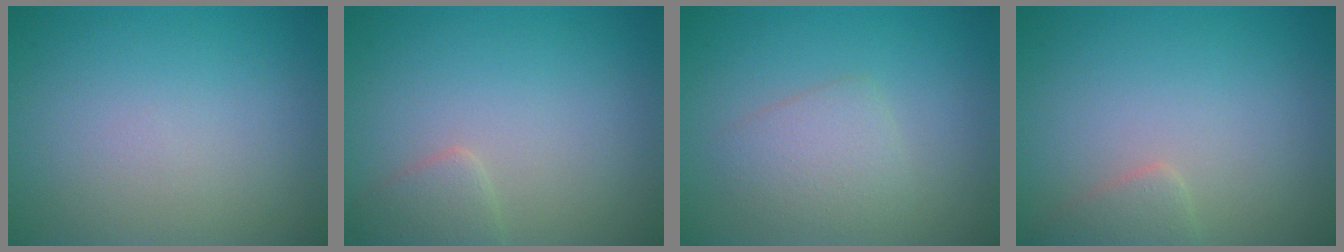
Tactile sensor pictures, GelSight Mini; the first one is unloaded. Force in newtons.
{"total": 1.7, "press": 1.7, "slide": 0.1}
{"total": 2.6, "press": 2.6, "slide": 0.1}
{"total": 1.6, "press": 1.6, "slide": 0.0}